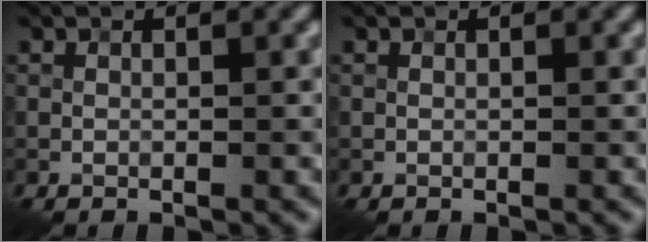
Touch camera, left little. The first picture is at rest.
{"total": 0.0}